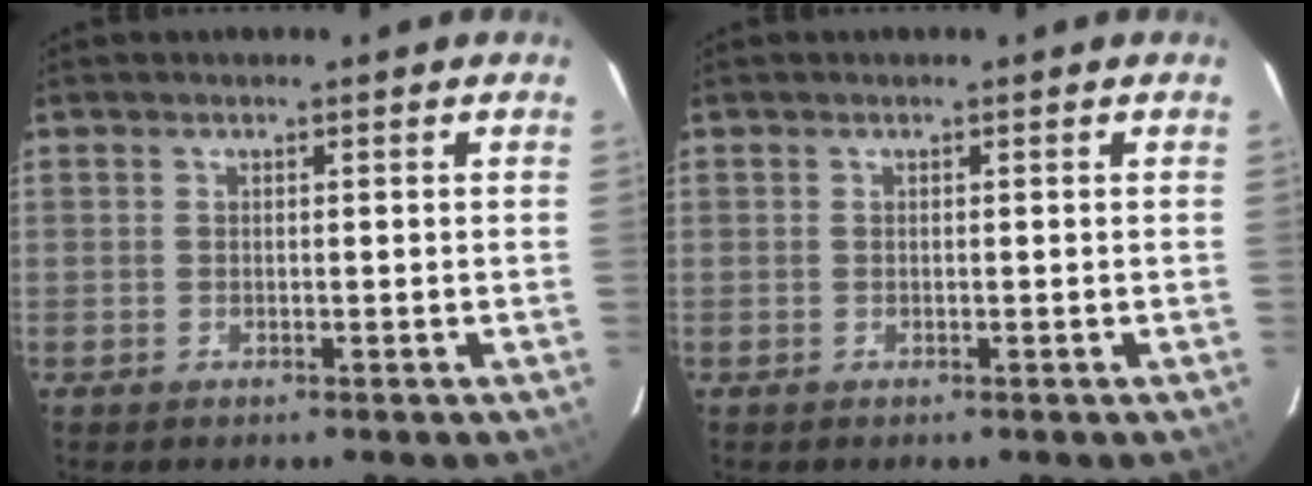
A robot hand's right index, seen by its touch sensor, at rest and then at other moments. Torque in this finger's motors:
{"motor_torque": [0.00, 0.02, -0.04, 0.00]}